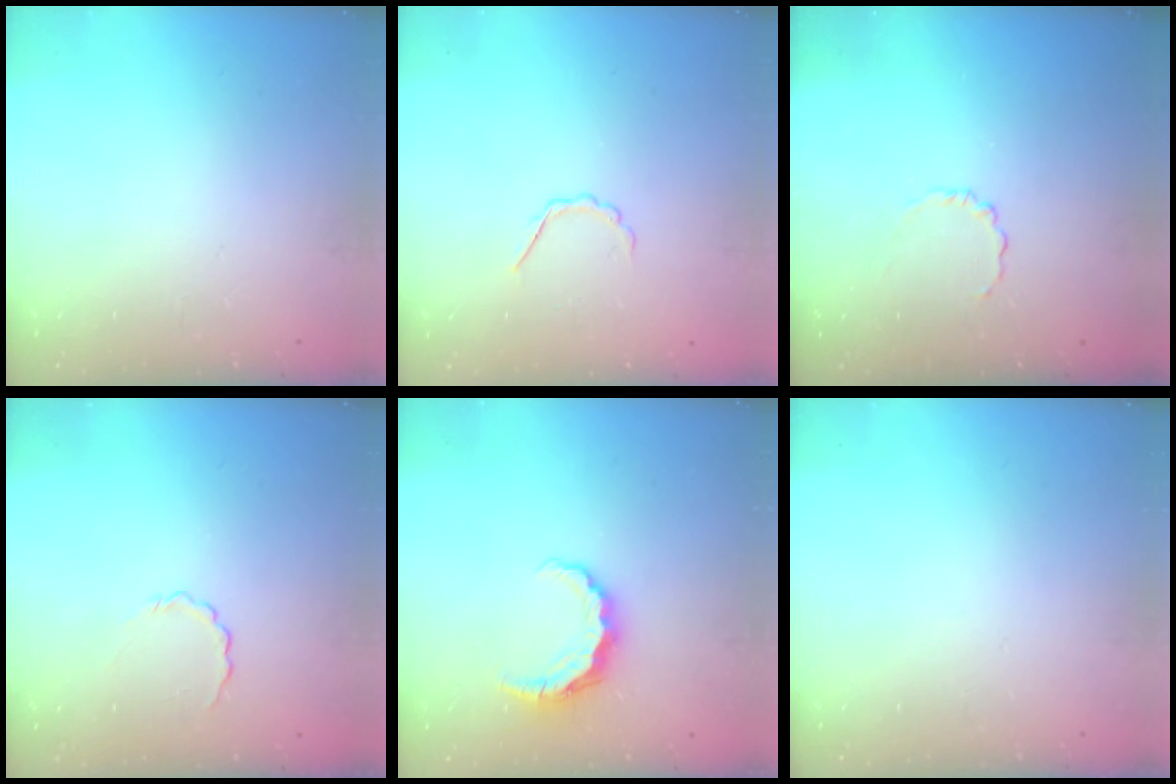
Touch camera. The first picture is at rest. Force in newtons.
{"total": 3.5, "press": 3.5, "slide": 0.7}
{"total": 3.0, "press": 2.8, "slide": 1.0}
{"total": 3.0, "press": 2.8, "slide": 0.9}
{"total": 7.4, "press": 7.4, "slide": 0.6}
{"total": 0.0}